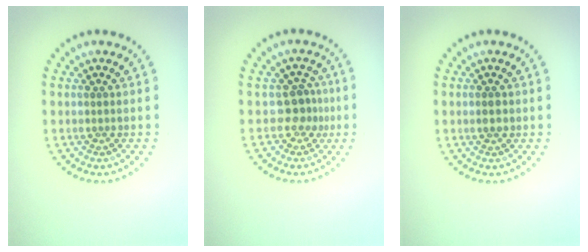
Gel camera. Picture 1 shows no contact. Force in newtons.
{"total": 2.3, "press": 1.6, "slide": 1.6}
{"total": 1.2, "press": 1.2, "slide": 0.2}